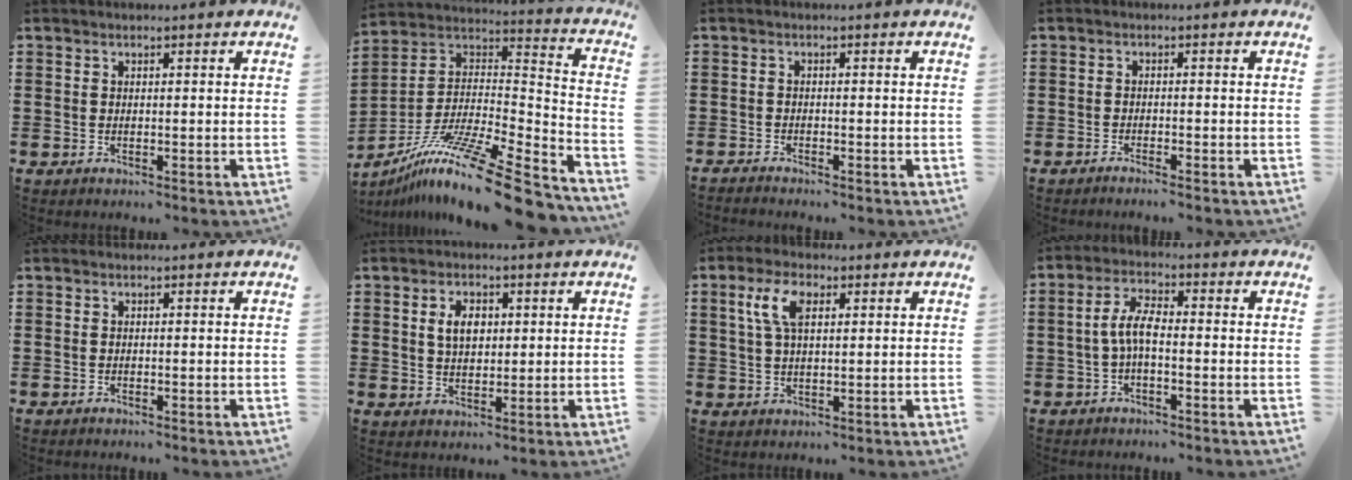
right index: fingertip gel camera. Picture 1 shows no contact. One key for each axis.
{"total": 15.7, "fx": -11.5, "fy": 1.2, "fz": 10.6, "tx": -0.183, "ty": 0.019, "tz": -0.206}
{"total": 1.7, "fx": -1.7, "fy": 0.0, "fz": -0.1, "tx": -0.002, "ty": 0.003, "tz": -0.036}
{"total": 1.3, "fx": -1.3, "fy": -0.1, "fz": 0.2, "tx": -0.005, "ty": 0.002, "tz": -0.026}
{"total": 0.0}
{"total": 4.4, "fx": 1.1, "fy": 2.8, "fz": 3.2, "tx": -0.063, "ty": 0.009, "tz": 0.016}
{"total": 6.2, "fx": 2.2, "fy": 2.8, "fz": 5.0, "tx": -0.108, "ty": 0.013, "tz": 0.038}
{"total": 5.2, "fx": -0.8, "fy": 1.9, "fz": 4.8, "tx": -0.107, "ty": 0.002, "tz": -0.023}